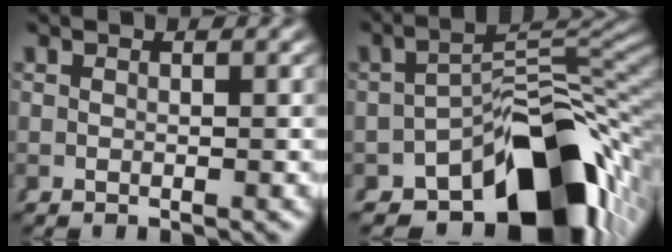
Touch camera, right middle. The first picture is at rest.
{"total": 14.8, "force": [-9.1, 6.3, 9.8], "torque": [-0.103, -0.005, -0.125]}